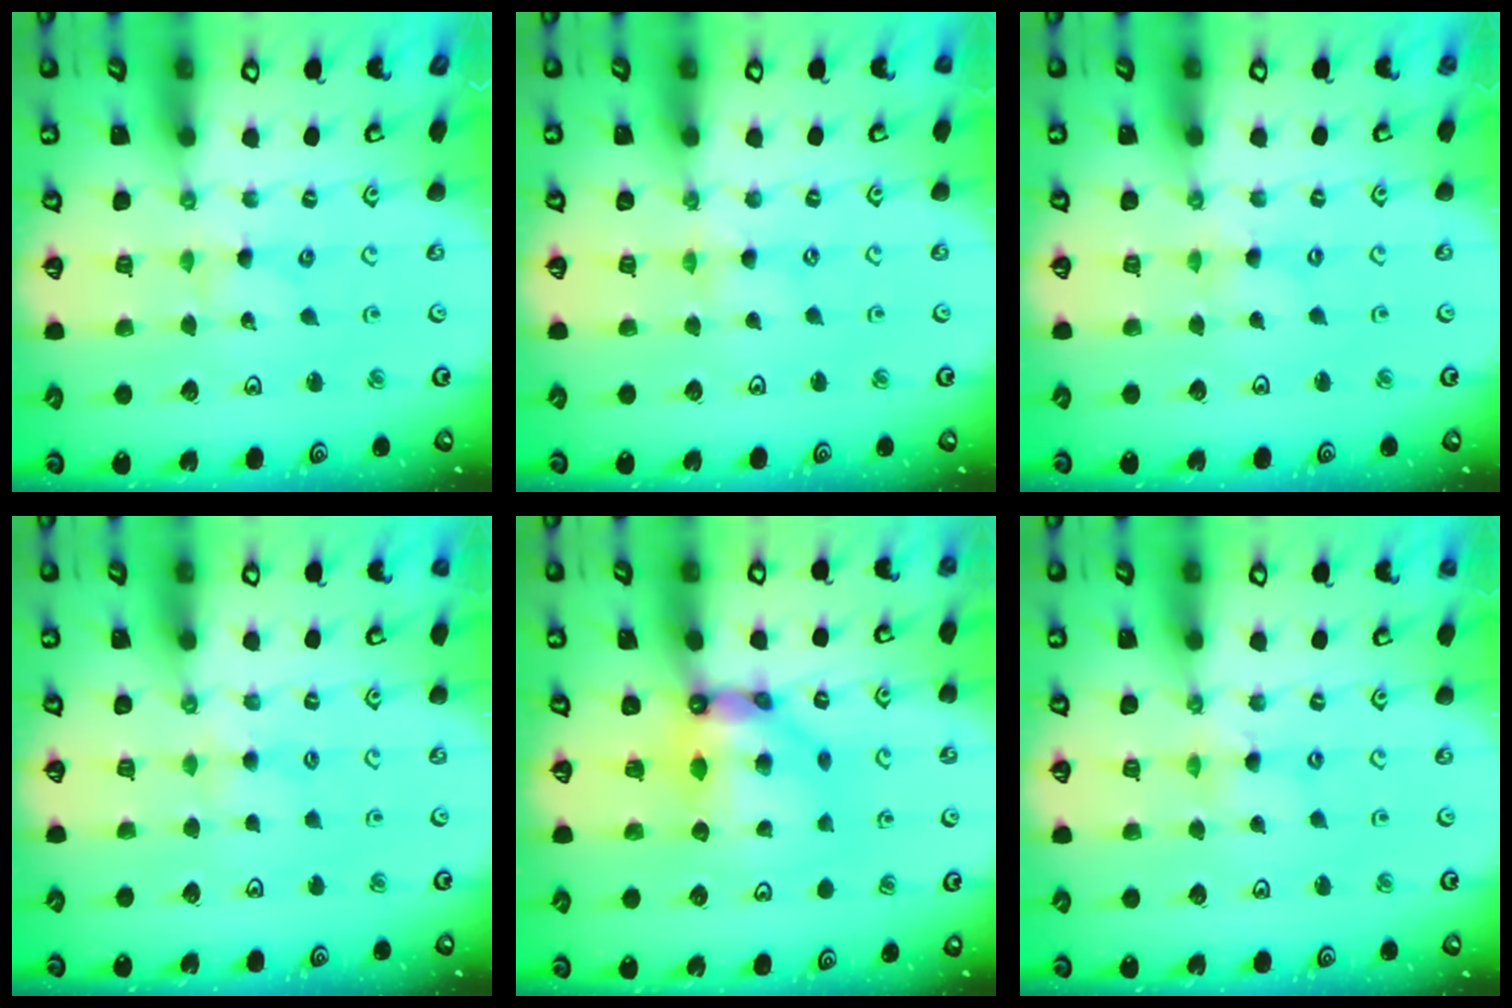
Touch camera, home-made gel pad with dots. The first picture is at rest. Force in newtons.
{"total": 0.0}
{"total": 0.0}
{"total": 3.9, "press": 3.9, "slide": 0.6}
{"total": 9.4, "press": 9.3, "slide": 0.8}
{"total": 1.7, "press": 1.7, "slide": 0.2}